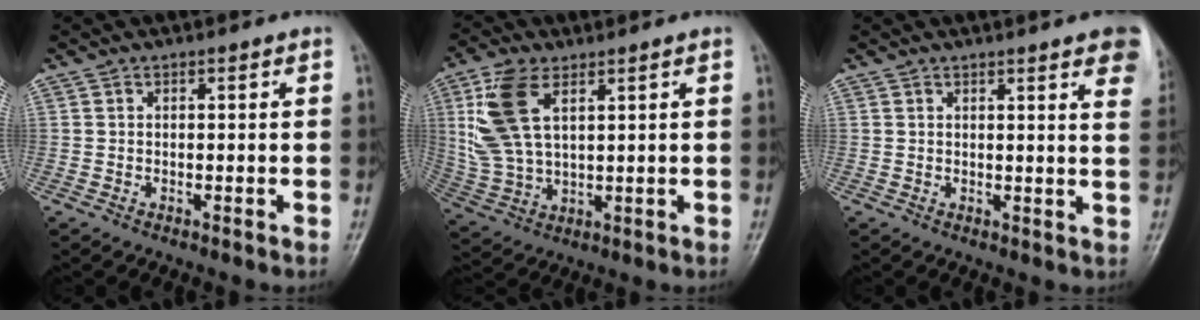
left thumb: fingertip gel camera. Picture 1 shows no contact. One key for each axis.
{"total": 11.5, "fx": 4.3, "fy": 5.9, "fz": 8.9, "tx": -0.188, "ty": -0.003, "tz": 0.092}
{"total": 10.5, "fx": 6.4, "fy": 2.0, "fz": 8.1, "tx": -0.074, "ty": -0.016, "tz": 0.062}